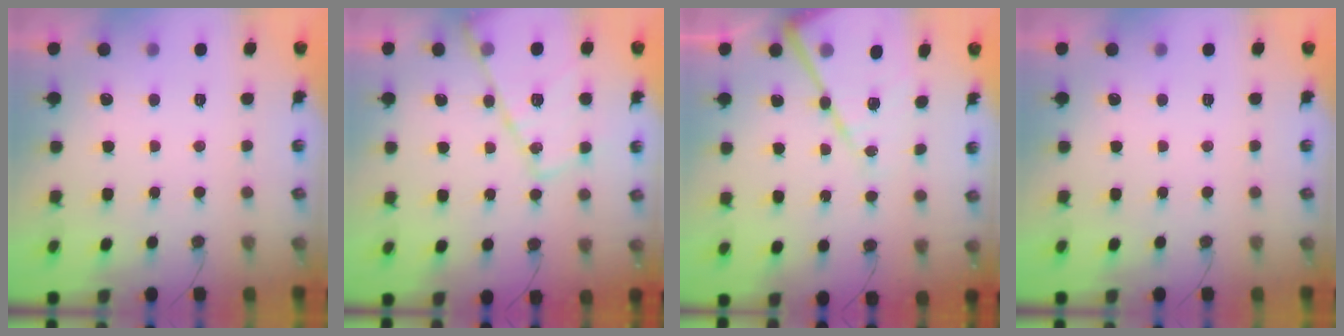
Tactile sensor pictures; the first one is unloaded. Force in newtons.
{"total": 16.0, "press": 16.0, "slide": 1.6}
{"total": 18.1, "press": 18.0, "slide": 1.5}
{"total": 0.0}